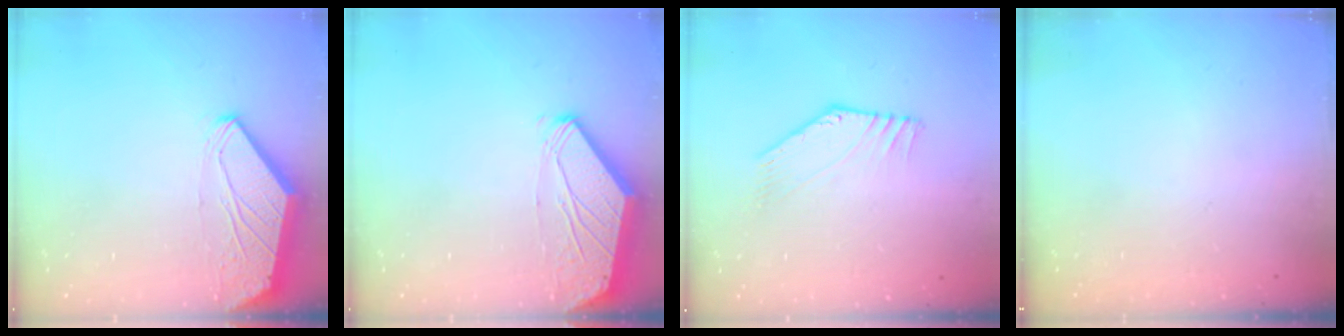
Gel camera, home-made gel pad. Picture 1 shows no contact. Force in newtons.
{"total": 0.0}
{"total": 2.8, "press": 2.8, "slide": 0.1}
{"total": 0.0}